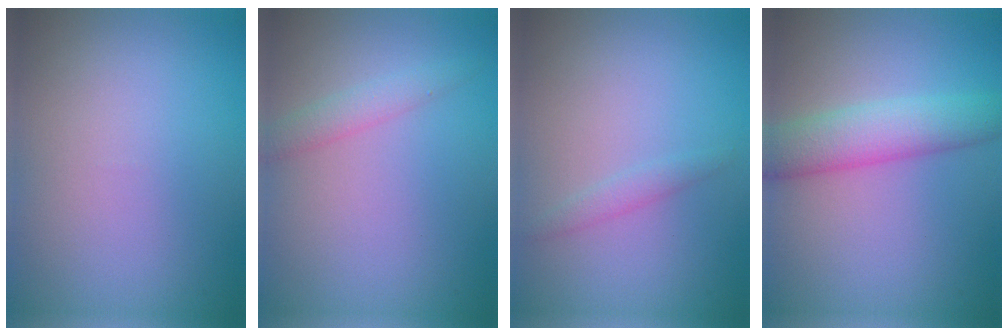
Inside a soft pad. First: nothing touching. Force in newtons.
{"total": 1.7, "press": 1.7, "slide": 0.1}
{"total": 1.1, "press": 1.1, "slide": 0.1}
{"total": 4.7, "press": 4.7, "slide": 0.1}